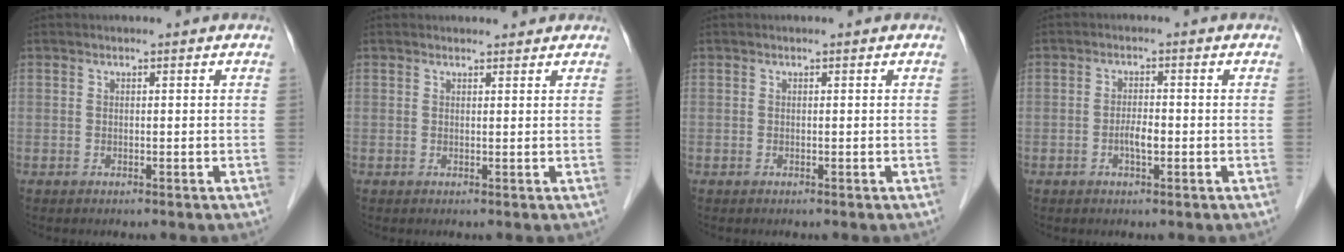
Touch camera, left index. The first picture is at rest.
{"total": 0.7, "force": [-0.1, 0.6, 0.2], "torque": [0.000, -0.010, -0.018]}
{"total": 0.0}
{"total": 3.6, "force": [-2.9, 0.6, 2.0], "torque": [-0.033, -0.014, -0.054]}